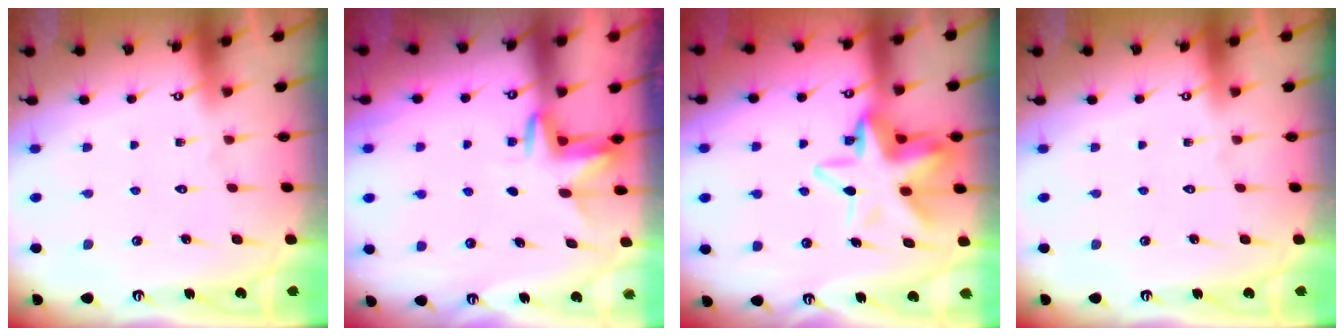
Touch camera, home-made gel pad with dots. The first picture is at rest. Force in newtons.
{"total": 3.7, "press": 3.7, "slide": 0.4}
{"total": 12.9, "press": 12.5, "slide": 3.4}
{"total": 0.0}